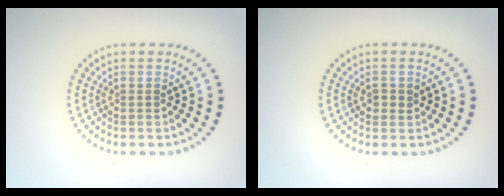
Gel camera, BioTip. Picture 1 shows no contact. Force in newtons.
{"total": 1.1, "press": 1.0, "slide": 0.5}